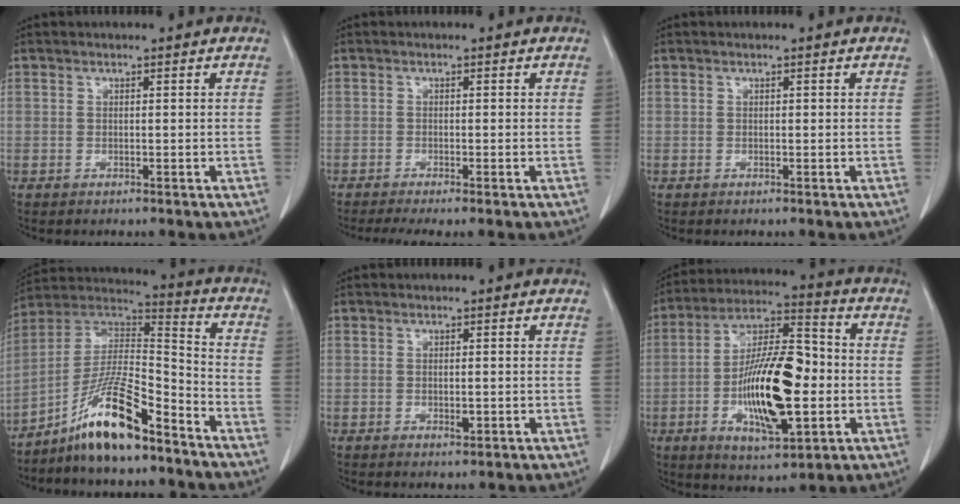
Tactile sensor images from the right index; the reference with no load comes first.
{"total": 3.3, "force": [-2.2, 0.2, 2.4], "torque": [-0.042, -0.010, -0.038]}
{"total": 0.0}
{"total": 13.5, "force": [-9.4, 2.0, 9.5], "torque": [-0.179, 0.017, -0.169]}
{"total": 1.3, "force": [-0.2, 0.5, 1.2], "torque": [-0.021, -0.003, -0.002]}
{"total": 18.0, "force": [-3.0, 5.5, 16.8], "torque": [-0.311, 0.008, -0.048]}